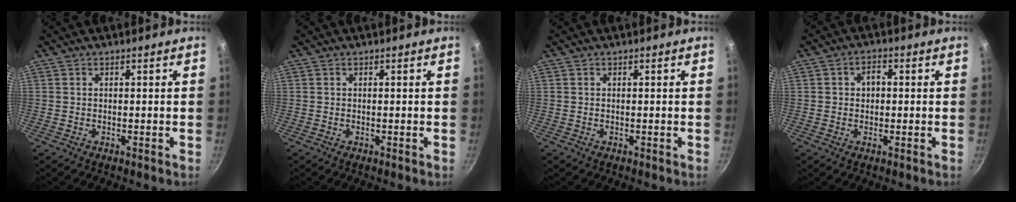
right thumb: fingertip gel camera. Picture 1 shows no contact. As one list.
[{"total": 0.0}, {"total": 0.0}, {"total": 3.0, "force": [0.4, 2.3, 2.0], "torque": [-0.019, 0.005, 0.001]}]